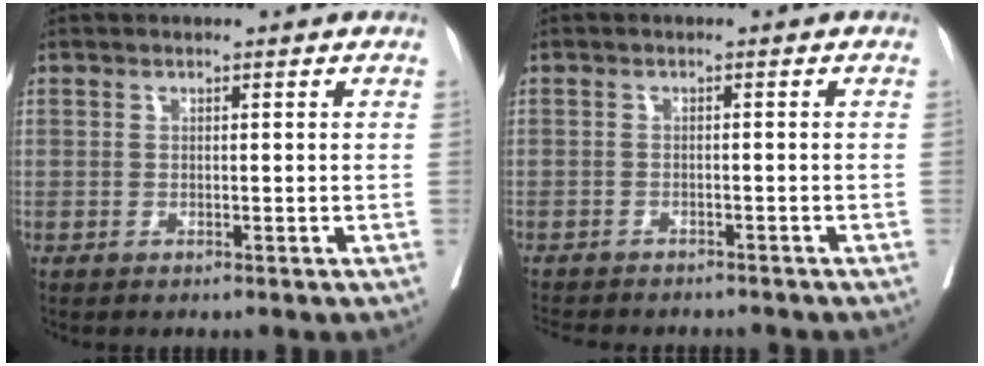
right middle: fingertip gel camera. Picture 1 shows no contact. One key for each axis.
{"total": 9.8, "fx": -8.9, "fy": 2.3, "fz": 3.4, "tx": -0.058, "ty": -0.009, "tz": -0.114}